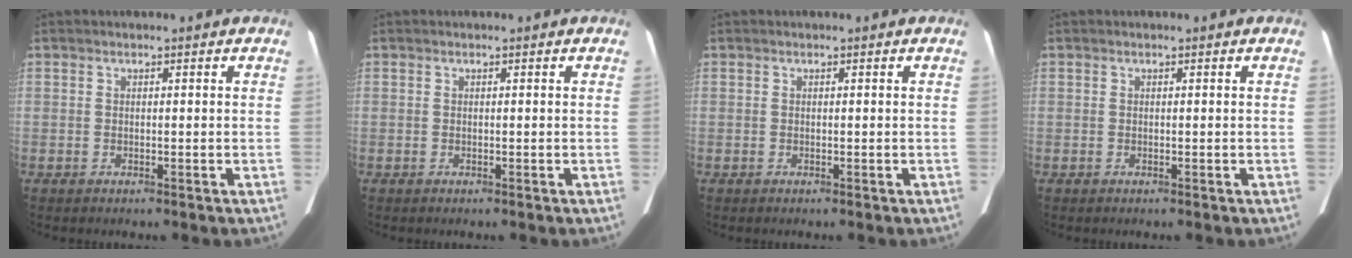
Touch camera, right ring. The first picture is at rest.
{"total": 0.0}
{"total": 0.0}
{"total": 0.0}